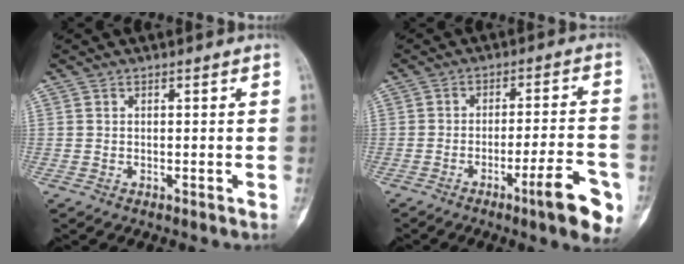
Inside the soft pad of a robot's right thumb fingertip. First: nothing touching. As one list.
[{"total": 11.3, "force": [-5.6, 1.7, 9.7], "torque": [-0.122, 0.021, -0.077]}]